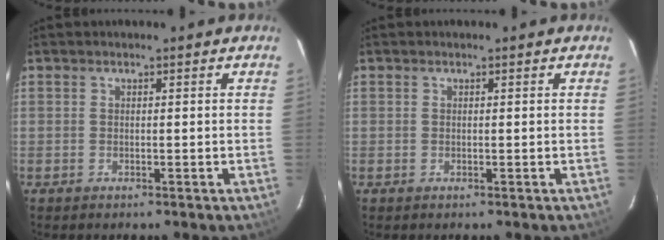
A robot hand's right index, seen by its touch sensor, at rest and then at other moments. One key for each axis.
{"total": 0.0}